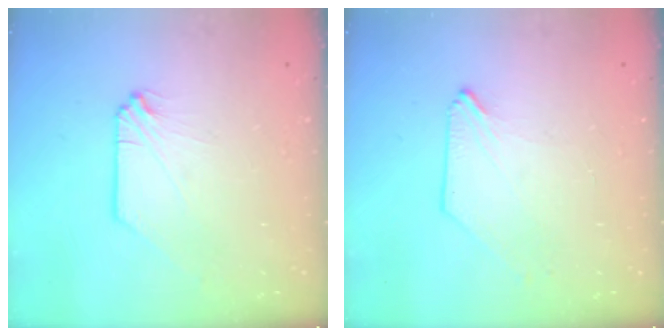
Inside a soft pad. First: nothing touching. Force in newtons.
{"total": 0.0}